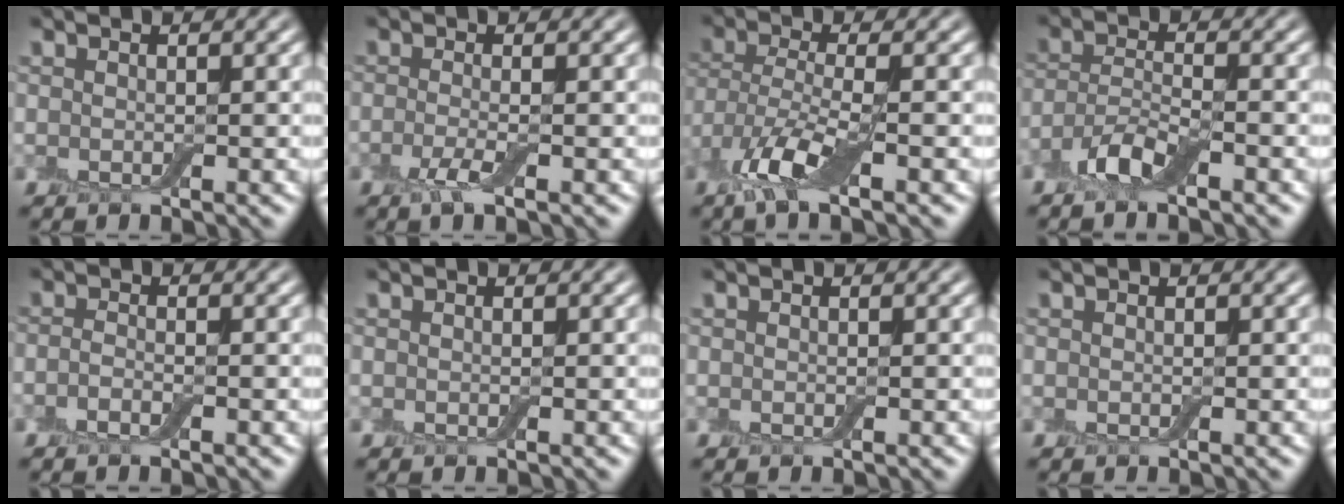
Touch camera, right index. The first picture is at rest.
{"total": 1.7, "force": [-0.8, 0.5, 1.4], "torque": [-0.030, -0.003, -0.020]}
{"total": 4.1, "force": [-2.1, 1.2, 3.3], "torque": [-0.080, -0.007, -0.048]}
{"total": 3.1, "force": [-2.4, 0.9, 1.7], "torque": [-0.037, 0.005, -0.054]}
{"total": 1.1, "force": [-0.8, 0.4, 0.6], "torque": [-0.015, 0.000, -0.019]}
{"total": 0.0}
{"total": 0.0}
{"total": 0.0}